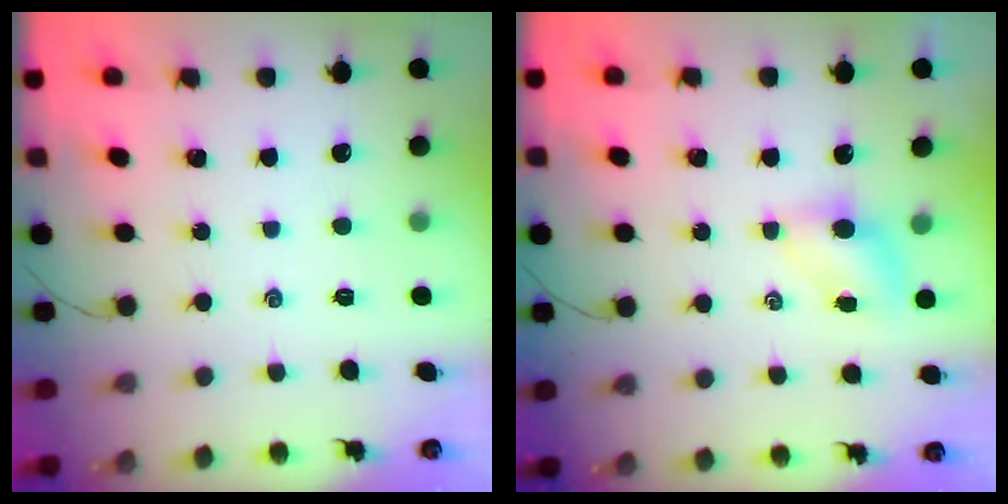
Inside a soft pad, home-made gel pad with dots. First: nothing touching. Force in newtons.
{"total": 4.7, "press": 4.7, "slide": 0.5}